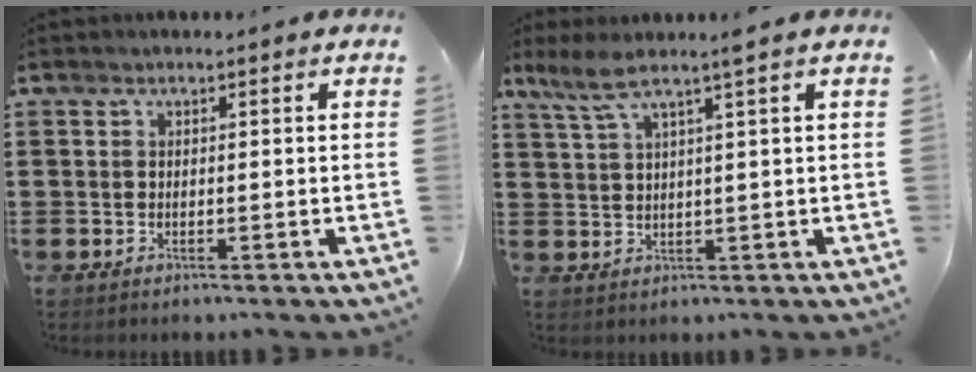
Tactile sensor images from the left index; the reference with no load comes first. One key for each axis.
{"total": 4.2, "fx": 2.6, "fy": -0.1, "fz": 3.2, "tx": -0.072, "ty": 0.001, "tz": 0.045}